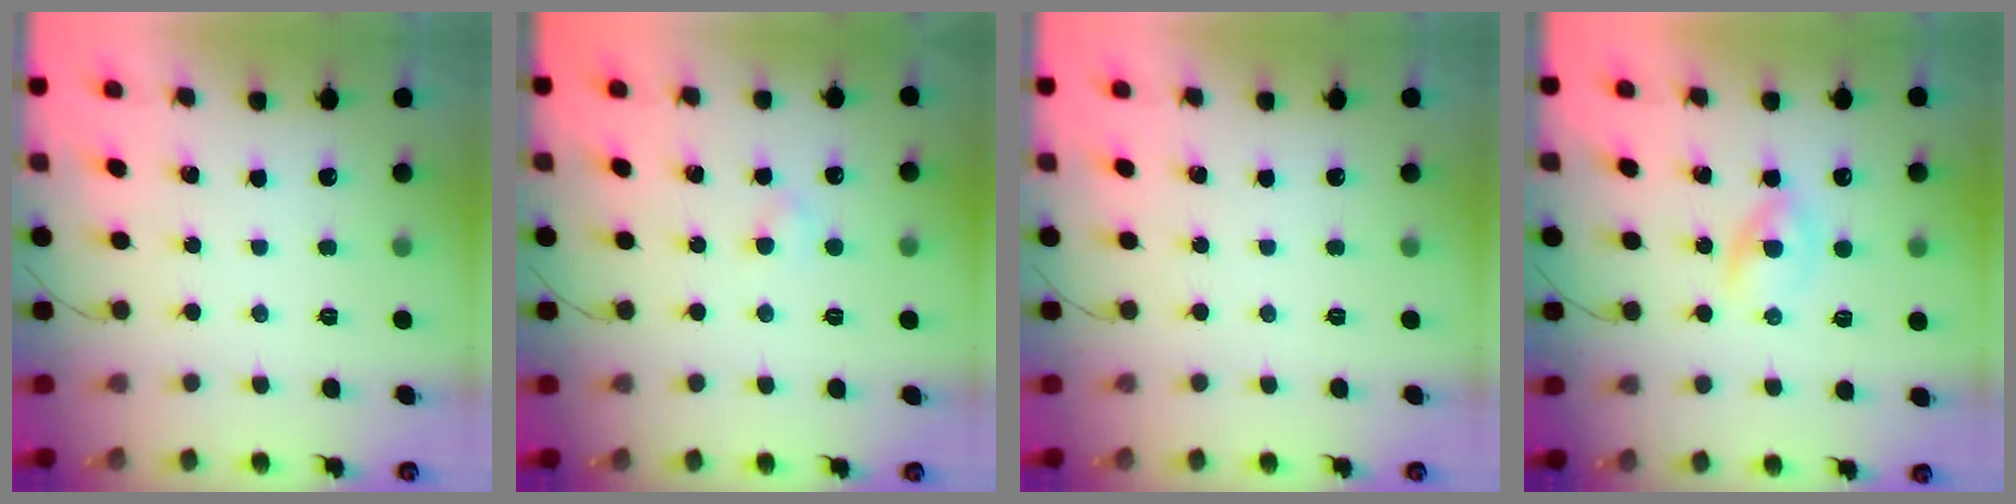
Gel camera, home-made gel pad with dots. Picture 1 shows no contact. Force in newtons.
{"total": 2.0, "press": 1.9, "slide": 0.8}
{"total": 0.0}
{"total": 2.5, "press": 2.2, "slide": 1.2}